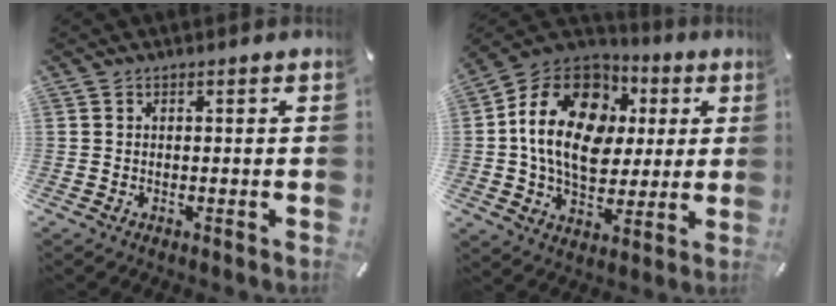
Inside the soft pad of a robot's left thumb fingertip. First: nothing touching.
{"total": 18.9, "force": [2.6, 14.1, 12.4], "torque": [-0.240, -0.002, 0.041]}